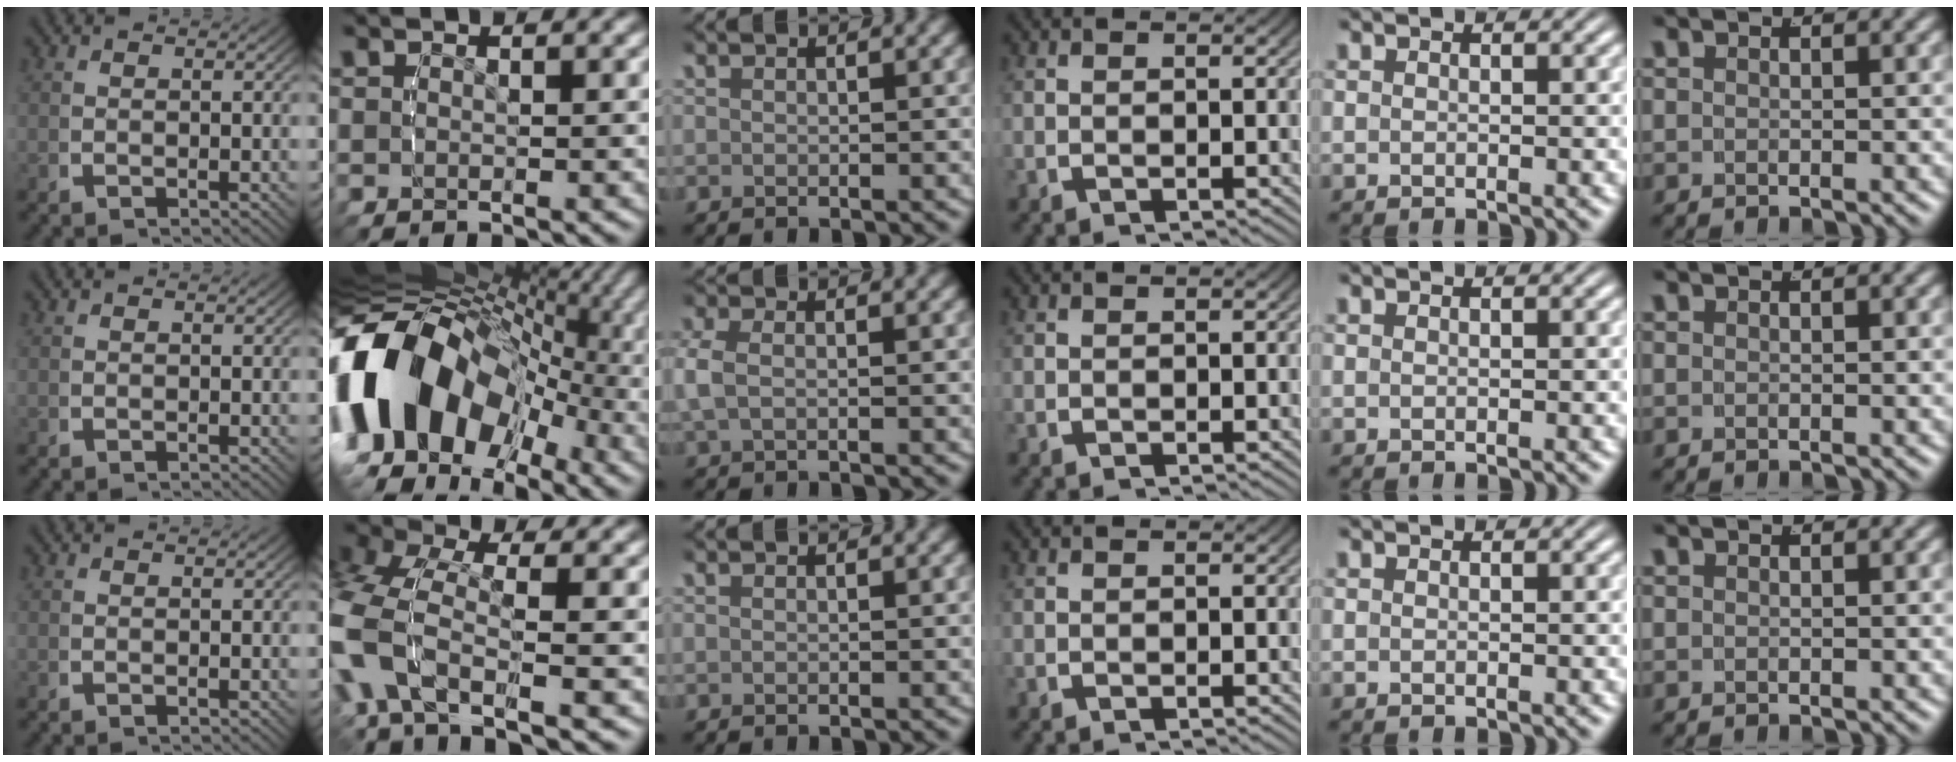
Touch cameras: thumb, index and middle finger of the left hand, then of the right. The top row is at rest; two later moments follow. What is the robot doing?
{"motion": "lift_and_place", "object": "bottle cap"}